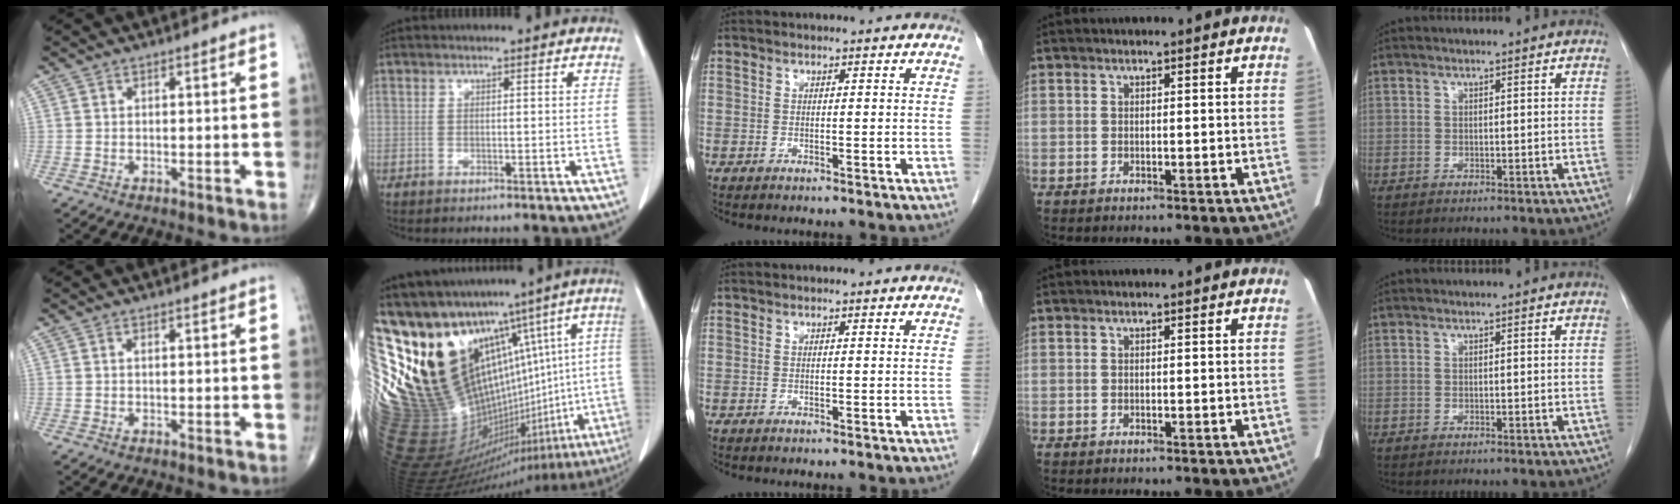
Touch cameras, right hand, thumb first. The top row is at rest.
{"thumb": {"total": 0.8, "force": [0.2, 0.3, 0.6], "torque": [-0.014, 0.004, 0.004]}, "index": {"total": 34.8, "force": [13.8, 16.5, 27.4], "torque": [-0.462, 0.055, 0.274]}}